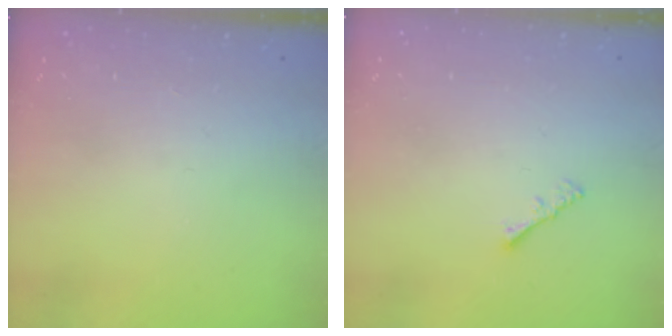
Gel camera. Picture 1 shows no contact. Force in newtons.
{"total": 1.3, "press": 1.3, "slide": 0.4}